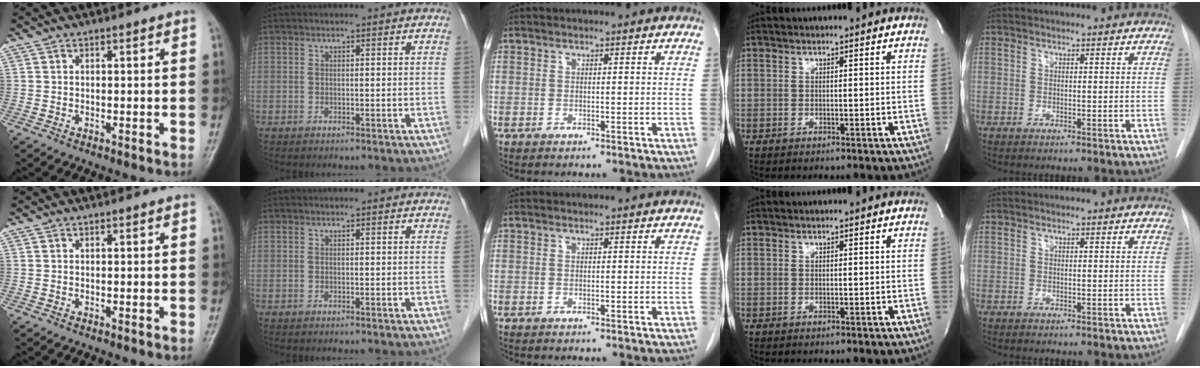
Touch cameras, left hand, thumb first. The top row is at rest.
{}